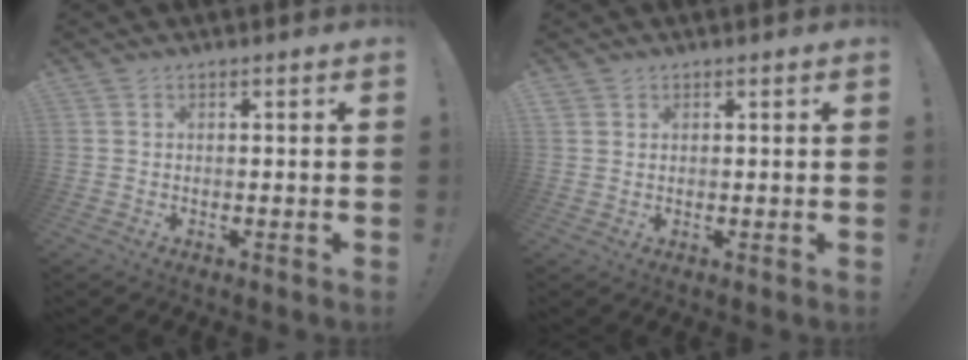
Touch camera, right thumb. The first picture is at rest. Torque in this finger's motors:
{"motor_torque": [0.57, 1.33, 0.55, 0.35, 0.22]}